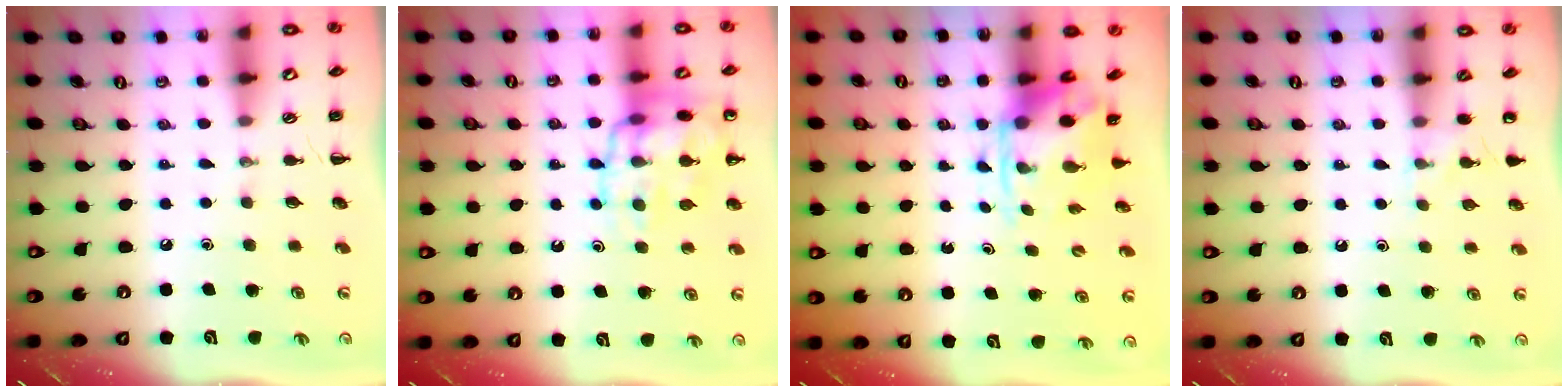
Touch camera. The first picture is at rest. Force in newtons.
{"total": 15.2, "press": 15.1, "slide": 1.6}
{"total": 3.8, "press": 3.7, "slide": 0.9}
{"total": 3.7, "press": 3.6, "slide": 1.1}